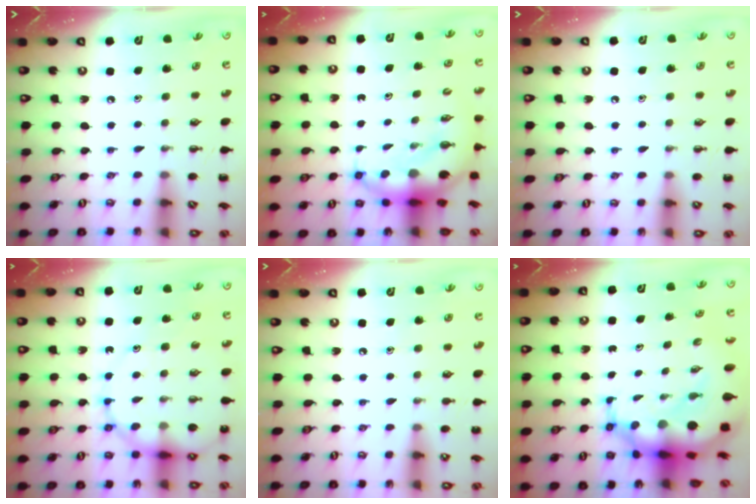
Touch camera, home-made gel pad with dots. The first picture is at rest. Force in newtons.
{"total": 9.4, "press": 9.1, "slide": 2.4}
{"total": 4.1, "press": 3.8, "slide": 1.6}
{"total": 16.3, "press": 15.6, "slide": 4.7}
{"total": 4.8, "press": 4.6, "slide": 1.3}
{"total": 13.0, "press": 12.6, "slide": 3.4}